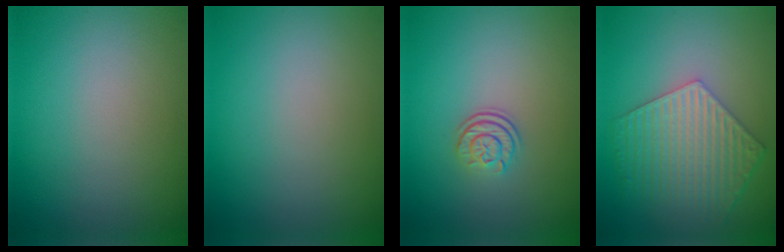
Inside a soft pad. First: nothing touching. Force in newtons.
{"total": 0.0}
{"total": 2.3, "press": 1.7, "slide": 1.6}
{"total": 6.5, "press": 5.0, "slide": 4.2}